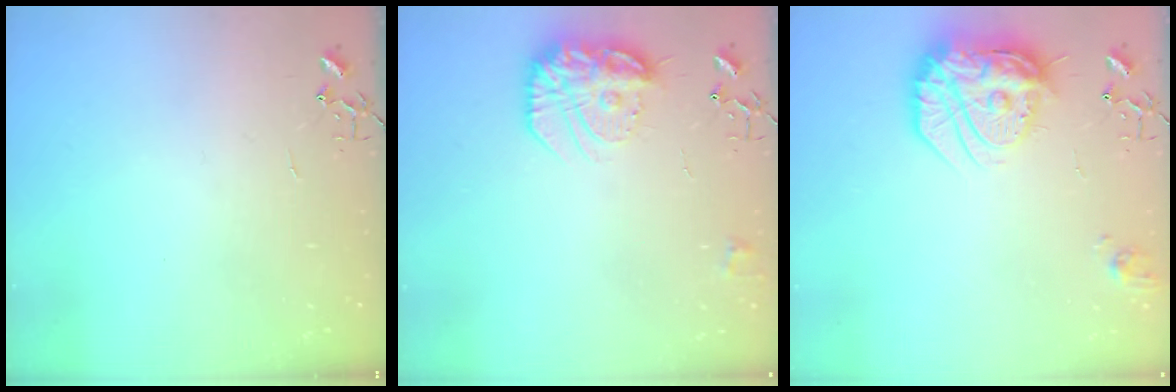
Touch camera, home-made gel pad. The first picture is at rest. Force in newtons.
{"total": 17.4, "press": 17.3, "slide": 1.2}
{"total": 19.3, "press": 19.2, "slide": 1.7}